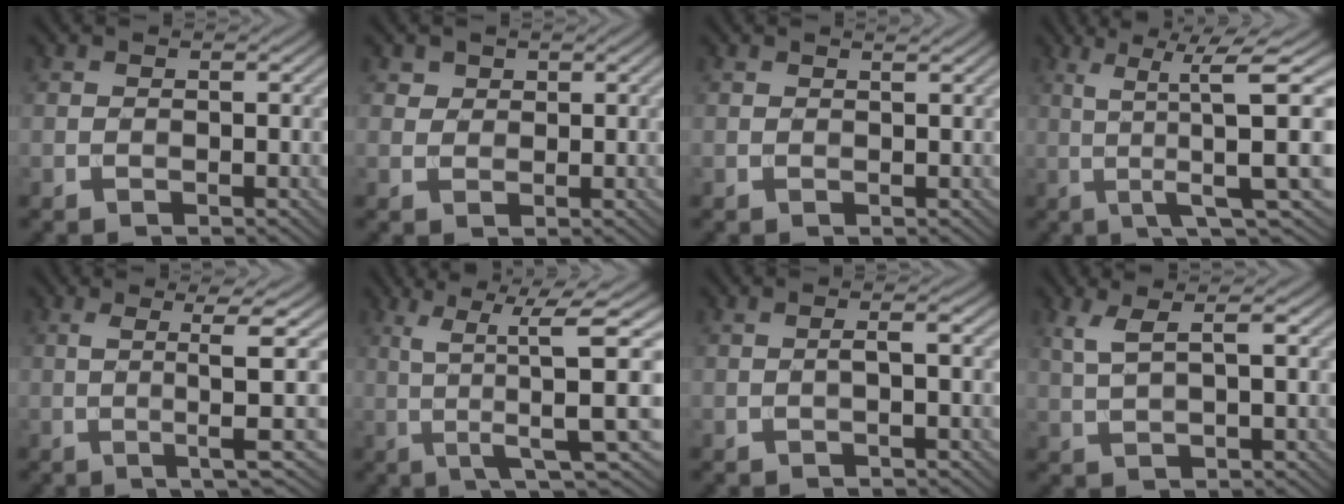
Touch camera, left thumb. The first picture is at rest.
{"total": 2.1, "force": [1.3, 1.6, 0.5], "torque": [-0.016, -0.010, 0.031]}
{"total": 0.6, "force": [0.5, 0.0, 0.3], "torque": [-0.006, 0.001, 0.009]}
{"total": 10.5, "force": [0.6, 1.0, 10.5], "torque": [-0.169, 0.021, 0.018]}
{"total": 5.9, "force": [0.1, 0.1, 5.9], "torque": [-0.114, 0.007, -0.002]}
{"total": 9.4, "force": [0.3, 1.0, 9.4], "torque": [-0.160, 0.015, 0.012]}
{"total": 1.7, "force": [-0.1, 0.1, 1.7], "torque": [-0.030, 0.007, -0.005]}
{"total": 3.9, "force": [1.7, 0.8, 3.4], "torque": [-0.076, 0.008, 0.036]}